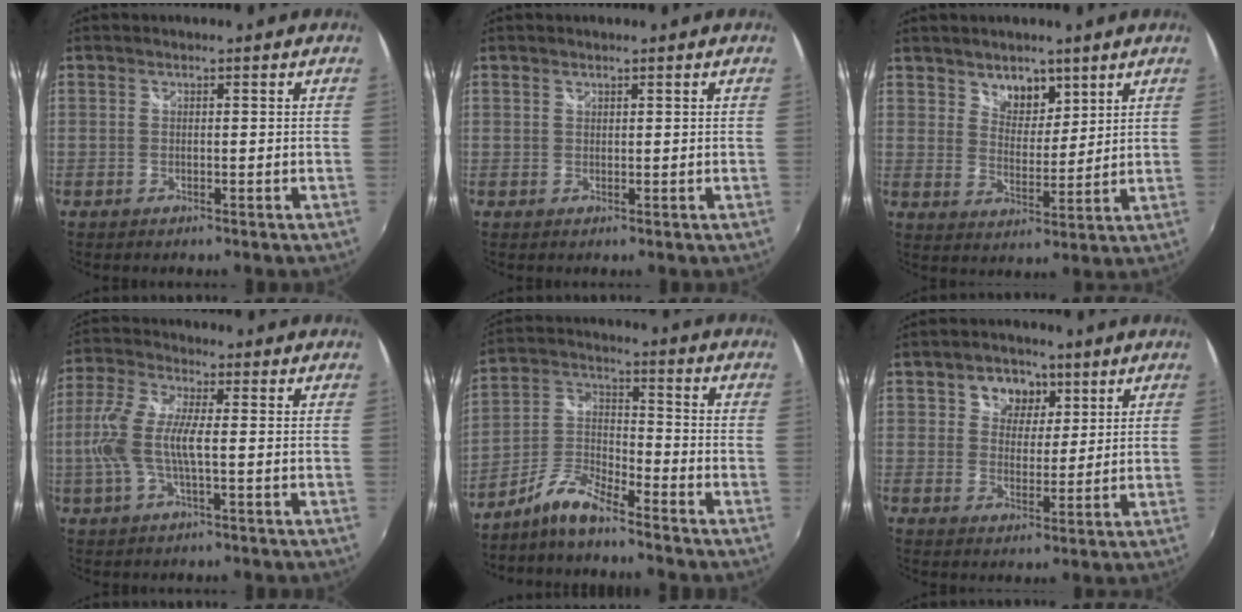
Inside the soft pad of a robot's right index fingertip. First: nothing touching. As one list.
[{"total": 0.5, "force": [0.4, 0.3, 0.1], "torque": [-0.001, 0.002, 0.007]}, {"total": 6.2, "force": [4.4, 3.9, 2.2], "torque": [-0.020, 0.000, 0.076]}, {"total": 10.2, "force": [-0.8, 2.9, 9.7], "torque": [-0.215, 0.004, -0.016]}, {"total": 7.6, "force": [-6.3, 1.4, 4.0], "torque": [-0.099, 0.021, -0.132]}, {"total": 7.0, "force": [3.1, 5.7, 2.8], "torque": [-0.047, 0.013, 0.049]}]